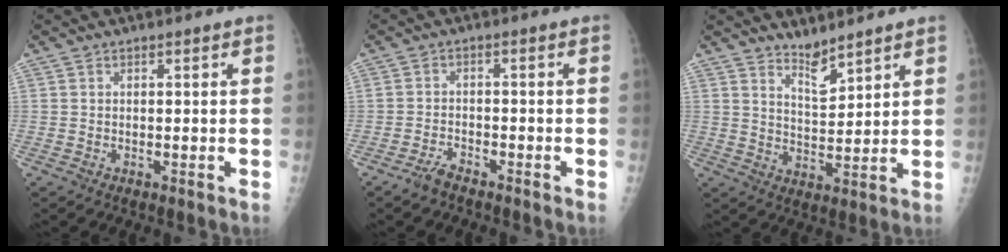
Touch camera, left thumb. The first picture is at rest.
{"total": 2.7, "force": [-2.4, 0.7, 1.0], "torque": [-0.025, 0.009, -0.045]}
{"total": 5.2, "force": [4.5, 1.3, 2.2], "torque": [-0.027, -0.045, 0.086]}